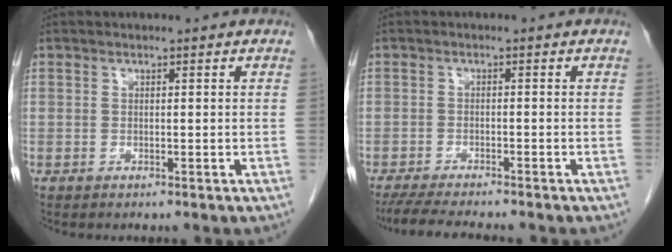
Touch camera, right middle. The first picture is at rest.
{"total": 6.6, "force": [-5.9, 0.4, 3.1], "torque": [-0.050, -0.019, -0.097]}